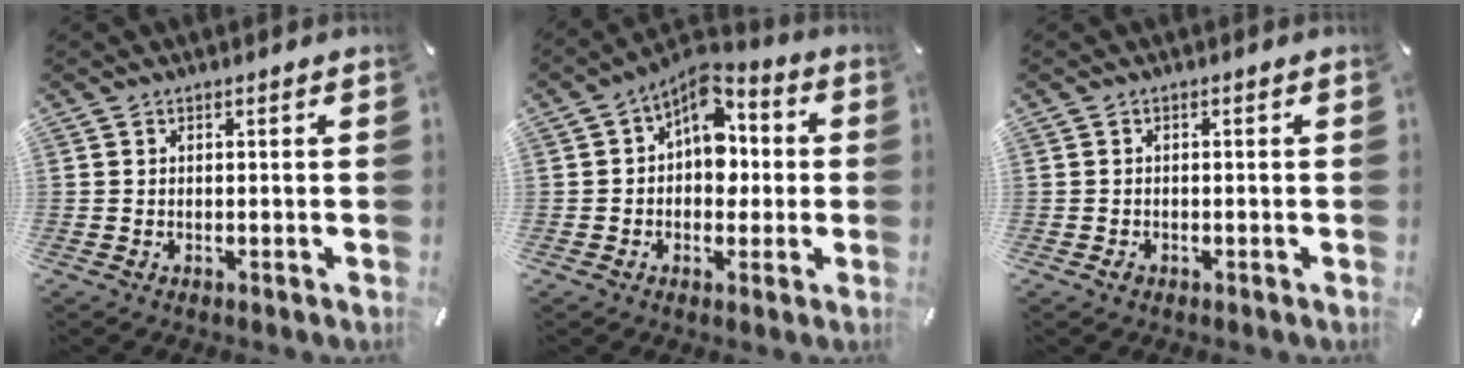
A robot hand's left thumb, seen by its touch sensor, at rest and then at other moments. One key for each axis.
{"total": 10.1, "fx": 2.2, "fy": 7.5, "fz": 6.2, "tx": -0.079, "ty": -0.018, "tz": 0.037}
{"total": 1.2, "fx": -0.6, "fy": 0.8, "fz": 0.6, "tx": -0.011, "ty": 0.003, "tz": -0.012}